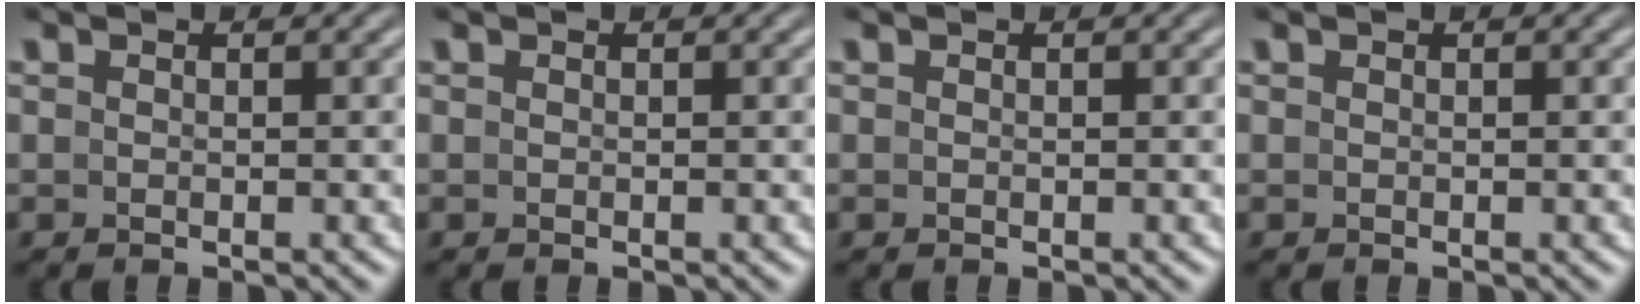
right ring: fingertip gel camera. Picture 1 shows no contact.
{"total": 0.0}
{"total": 0.0}
{"total": 0.0}